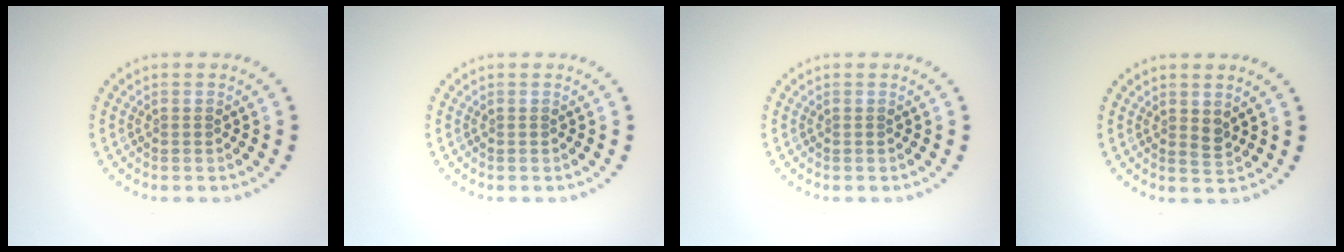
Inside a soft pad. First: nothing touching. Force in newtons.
{"total": 0.0}
{"total": 0.0}
{"total": 1.1, "press": 1.0, "slide": 0.5}